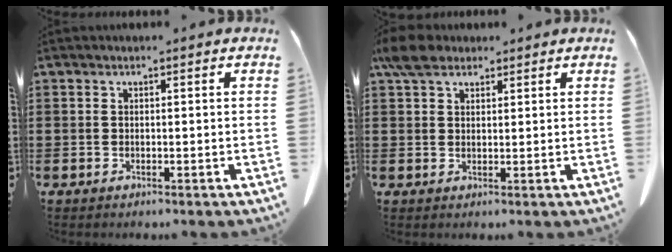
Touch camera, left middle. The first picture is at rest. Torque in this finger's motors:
{"motor_torque": [1.39, 0.75, 0.16, 0.12]}